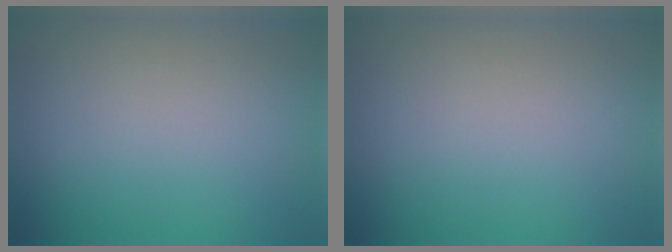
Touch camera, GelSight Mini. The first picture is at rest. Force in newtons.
{"total": 0.0}